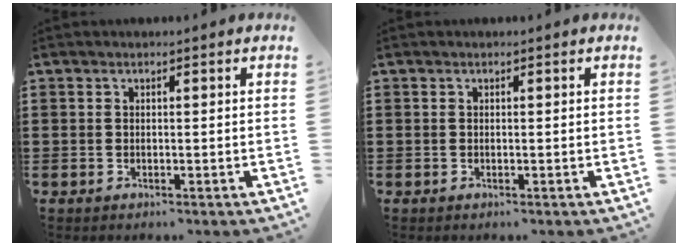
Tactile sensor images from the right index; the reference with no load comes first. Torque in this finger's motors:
{"motor_torque": [-0.60, 0.81, -0.01, -0.01]}